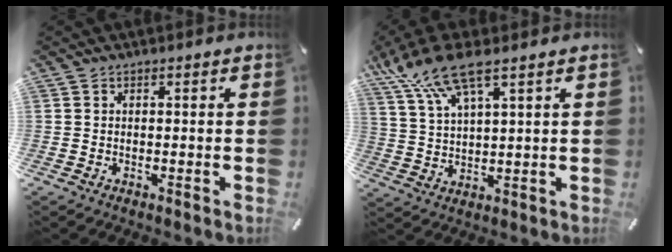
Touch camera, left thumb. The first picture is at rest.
{"total": 12.2, "force": [7.9, 3.9, 8.5], "torque": [-0.193, -0.019, 0.142]}